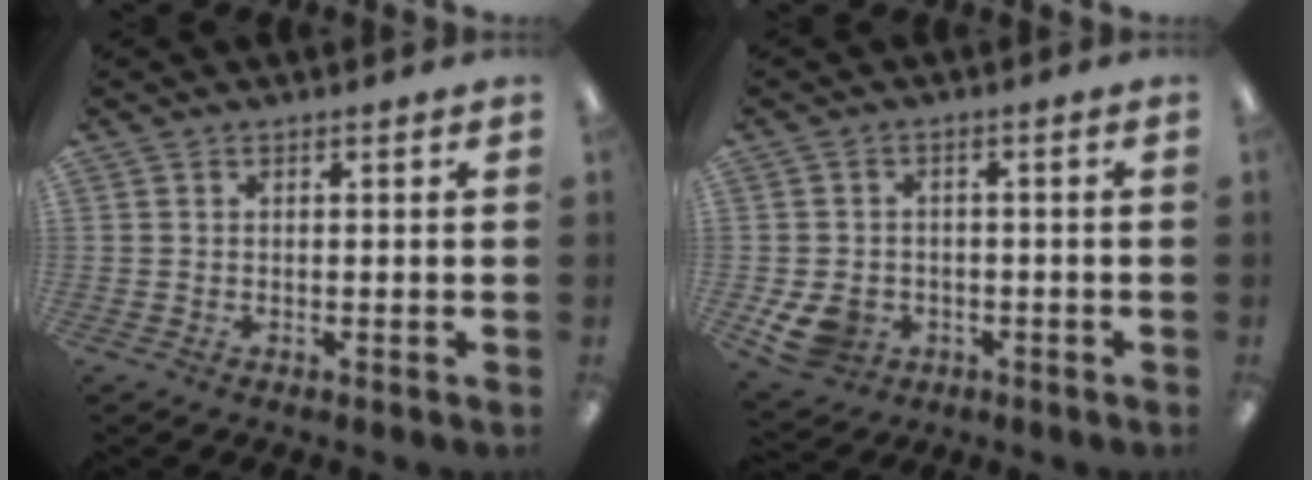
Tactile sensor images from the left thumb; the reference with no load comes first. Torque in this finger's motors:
{"motor_torque": [0.16, 0.67, 0.31, -0.36, 0.04]}